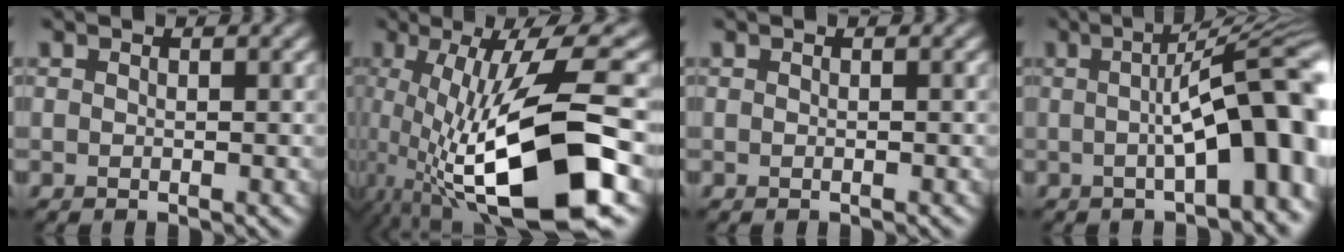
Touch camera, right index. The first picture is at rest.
{"total": 13.7, "force": [-3.2, 3.9, 12.7], "torque": [-0.211, -0.007, -0.052]}
{"total": 0.0}
{"total": 13.6, "force": [-0.6, 4.0, 13.0], "torque": [-0.128, 0.020, -0.009]}